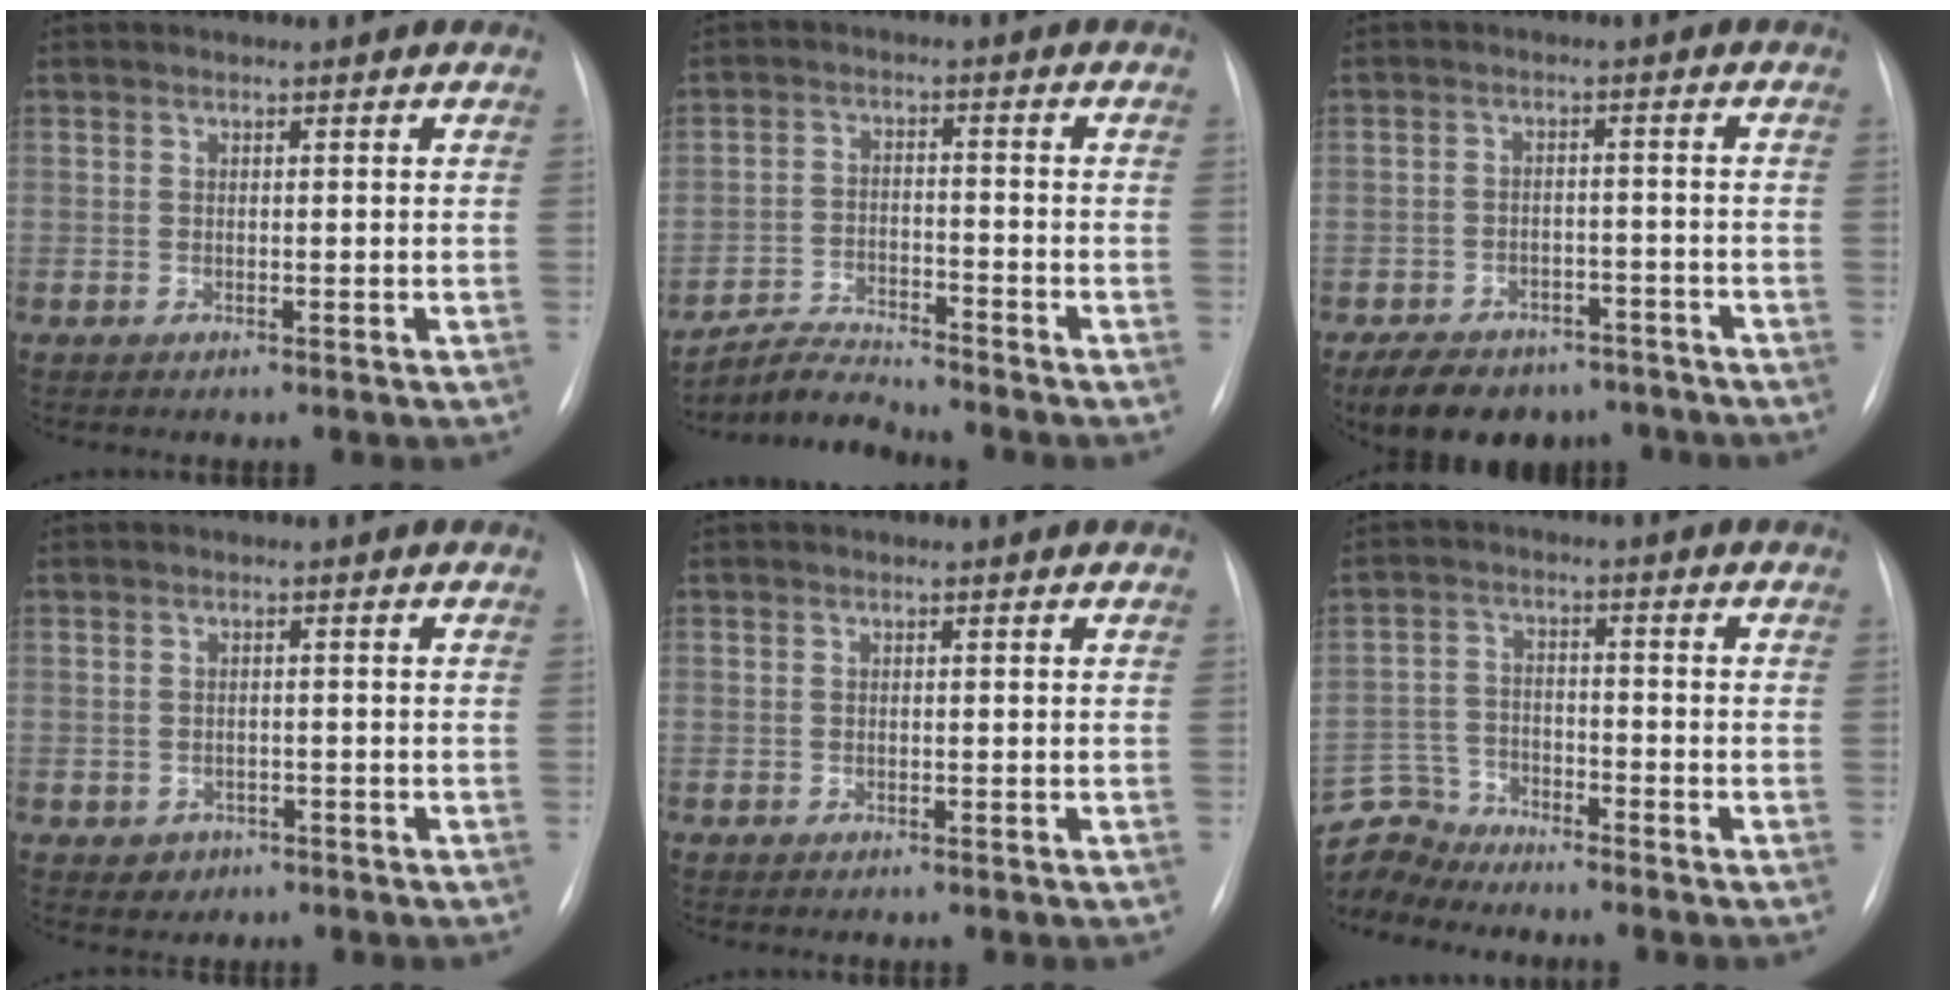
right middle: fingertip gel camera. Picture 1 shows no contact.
{"total": 5.5, "force": [-5.4, -0.6, -0.5], "torque": [0.002, -0.010, -0.096]}
{"total": 12.4, "force": [-9.5, 6.6, 4.4], "torque": [-0.073, 0.005, -0.130]}
{"total": 2.1, "force": [-1.1, 1.8, 0.3], "torque": [-0.001, 0.007, -0.010]}
{"total": 0.0}
{"total": 7.6, "force": [-7.5, 1.1, -0.8], "torque": [0.006, 0.012, -0.150]}